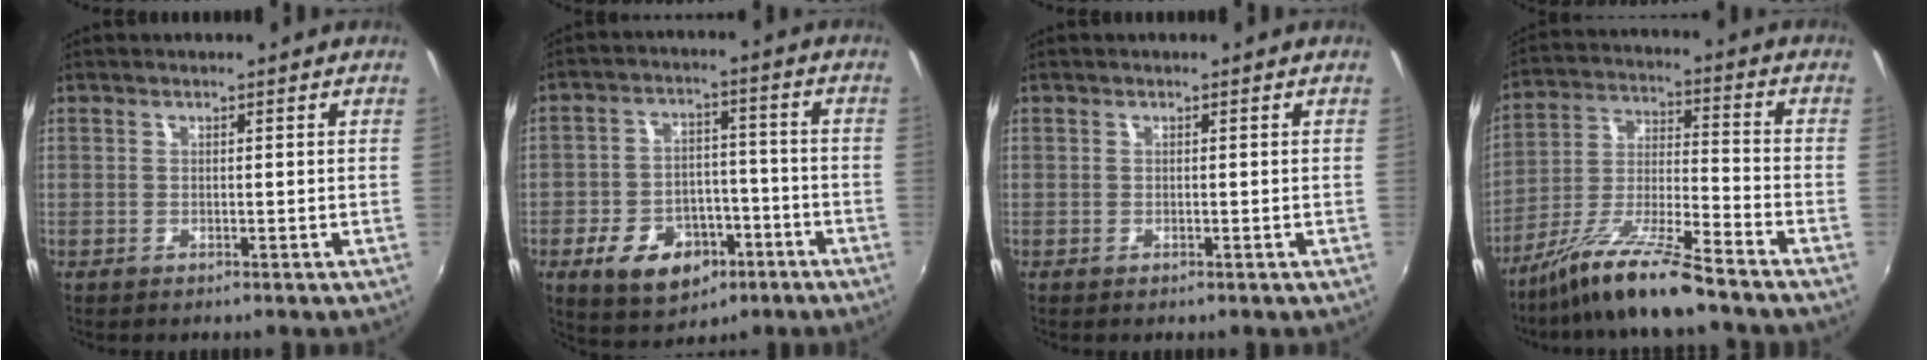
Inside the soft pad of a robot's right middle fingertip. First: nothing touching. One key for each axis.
{"total": 12.5, "fx": -6.4, "fy": 8.2, "fz": 6.9, "tx": -0.156, "ty": 0.013, "tz": -0.088}
{"total": 0.0}
{"total": 12.5, "fx": -10.2, "fy": 0.3, "fz": 7.2, "tx": -0.154, "ty": -0.003, "tz": -0.194}